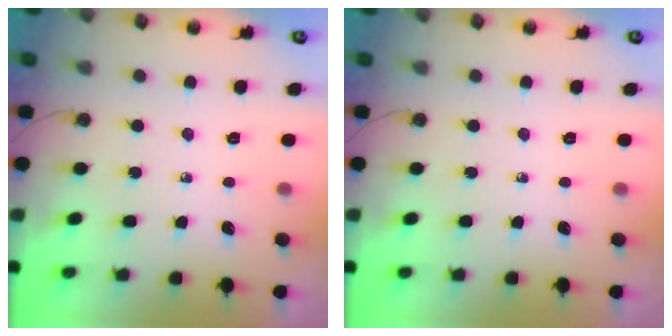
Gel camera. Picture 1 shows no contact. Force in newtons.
{"total": 0.0}